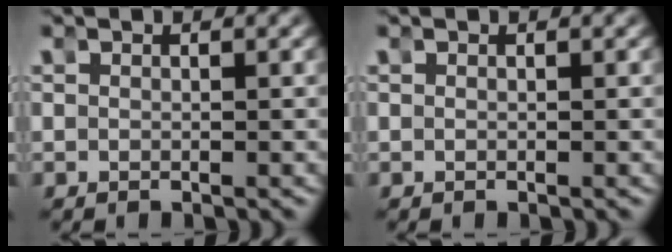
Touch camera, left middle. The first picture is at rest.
{"total": 0.0}